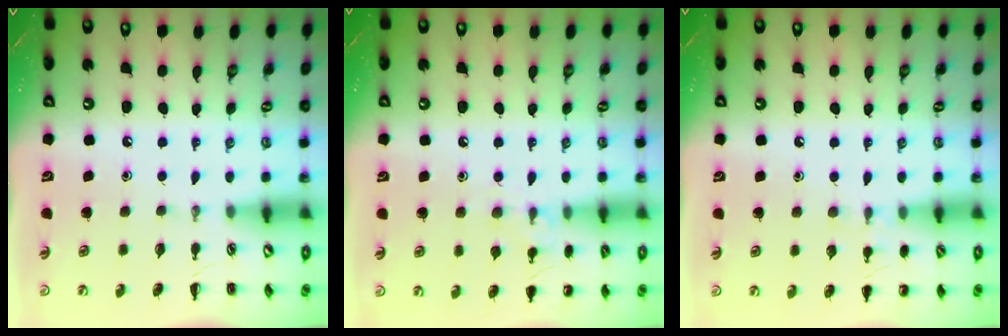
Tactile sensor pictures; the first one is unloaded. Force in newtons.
{"total": 8.9, "press": 8.6, "slide": 2.3}
{"total": 6.3, "press": 6.0, "slide": 2.0}